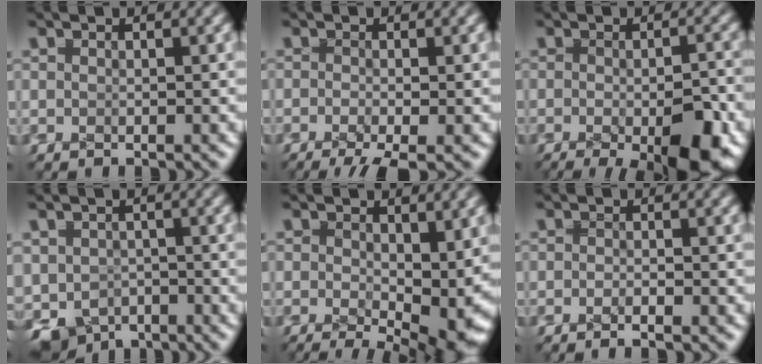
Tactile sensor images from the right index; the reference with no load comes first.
{"total": 3.9, "force": [-2.6, 1.7, 2.3], "torque": [-0.027, -0.021, -0.032]}
{"total": 8.0, "force": [-4.1, 3.7, 5.9], "torque": [-0.085, -0.039, -0.046]}
{"total": 8.5, "force": [-4.7, 6.8, 2.0], "torque": [-0.055, -0.035, -0.078]}
{"total": 6.6, "force": [-1.9, 3.1, 5.5], "torque": [-0.080, -0.048, -0.009]}
{"total": 1.5, "force": [-1.2, 0.7, 0.5], "torque": [-0.001, 0.002, -0.027]}